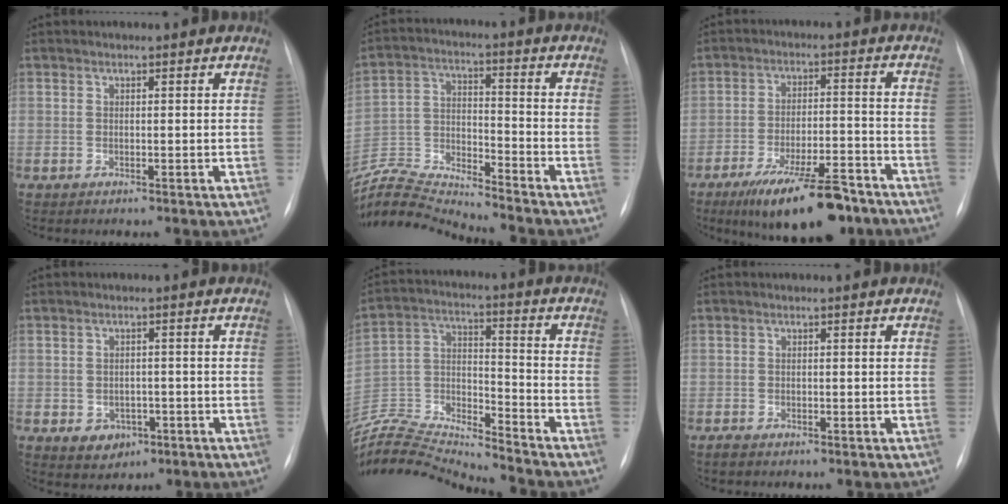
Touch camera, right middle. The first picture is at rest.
{"total": 13.7, "force": [-13.5, -1.3, 2.0], "torque": [-0.041, 0.017, -0.255]}
{"total": 14.7, "force": [-10.6, 3.8, 9.5], "torque": [-0.137, -0.002, -0.169]}
{"total": 4.0, "force": [-1.7, 3.2, 1.8], "torque": [-0.022, 0.006, -0.010]}
{"total": 18.7, "force": [-18.3, -0.4, 3.8], "torque": [-0.074, 0.025, -0.321]}
{"total": 1.0, "force": [-0.8, 0.5, 0.4], "torque": [-0.011, 0.000, -0.014]}